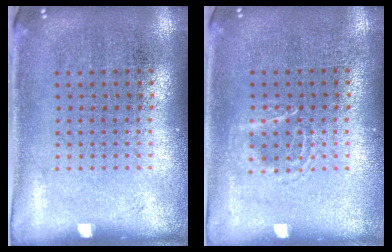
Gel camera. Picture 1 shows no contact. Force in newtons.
{"total": 1.4, "press": 1.4, "slide": 0.2}